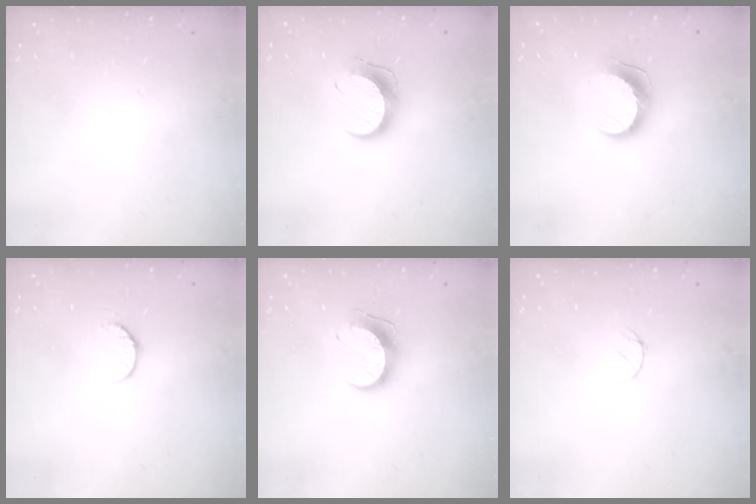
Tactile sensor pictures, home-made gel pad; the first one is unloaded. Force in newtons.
{"total": 10.5, "press": 10.5, "slide": 0.5}
{"total": 9.9, "press": 9.9, "slide": 0.5}
{"total": 7.4, "press": 7.4, "slide": 0.6}
{"total": 9.5, "press": 9.5, "slide": 0.1}
{"total": 3.9, "press": 3.9, "slide": 0.4}